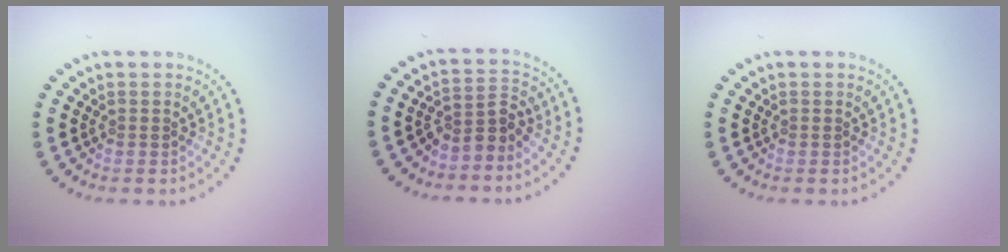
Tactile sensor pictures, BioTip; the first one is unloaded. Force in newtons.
{"total": 2.6, "press": 1.9, "slide": 1.7}
{"total": 0.0}